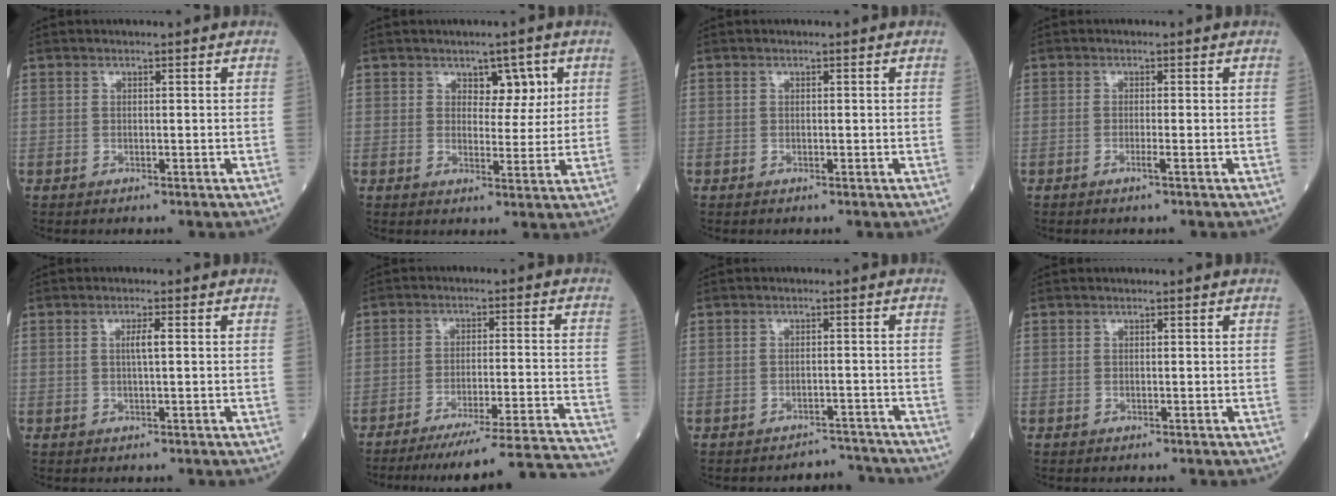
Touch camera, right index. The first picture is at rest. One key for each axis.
{"total": 4.2, "fx": 2.0, "fy": 2.4, "fz": 2.9, "tx": -0.030, "ty": 0.004, "tz": 0.029}
{"total": 0.0}
{"total": 1.0, "fx": -0.5, "fy": -0.2, "fz": 0.9, "tx": -0.018, "ty": 0.001, "tz": -0.008}
{"total": 1.8, "fx": 0.3, "fy": 0.0, "fz": 1.8, "tx": -0.033, "ty": 0.002, "tz": 0.002}
{"total": 23.5, "fx": -22.2, "fy": -2.4, "fz": 7.3, "tx": -0.046, "ty": -0.028, "tz": -0.295}
{"total": 3.3, "fx": -3.0, "fy": 0.3, "fz": -1.3, "tx": 0.027, "ty": 0.012, "tz": -0.038}
{"total": 0.0}